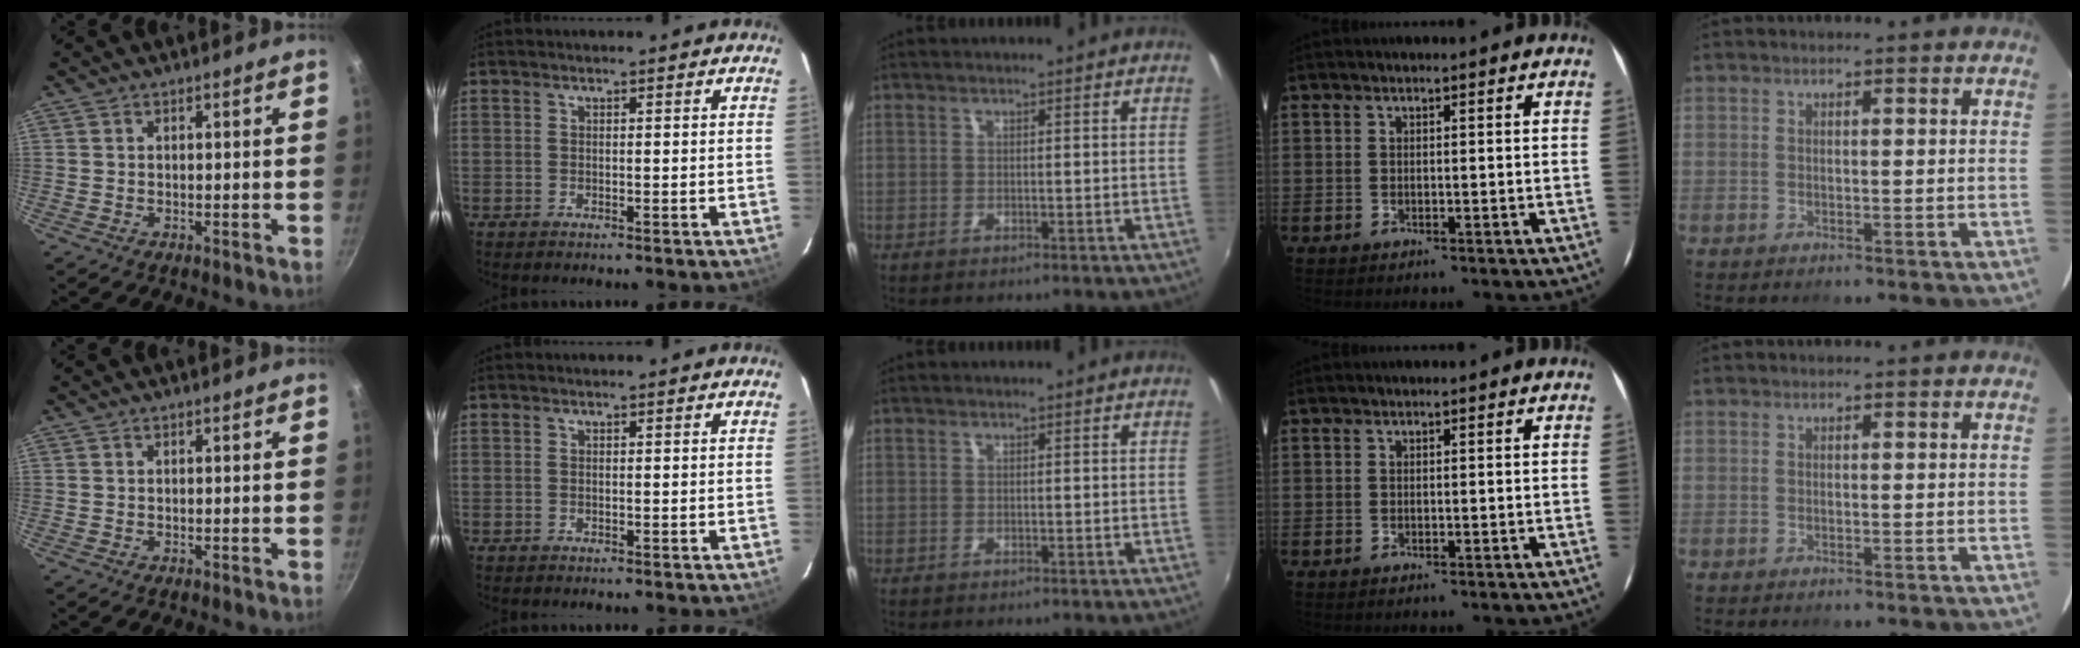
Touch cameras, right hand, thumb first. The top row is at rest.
{}